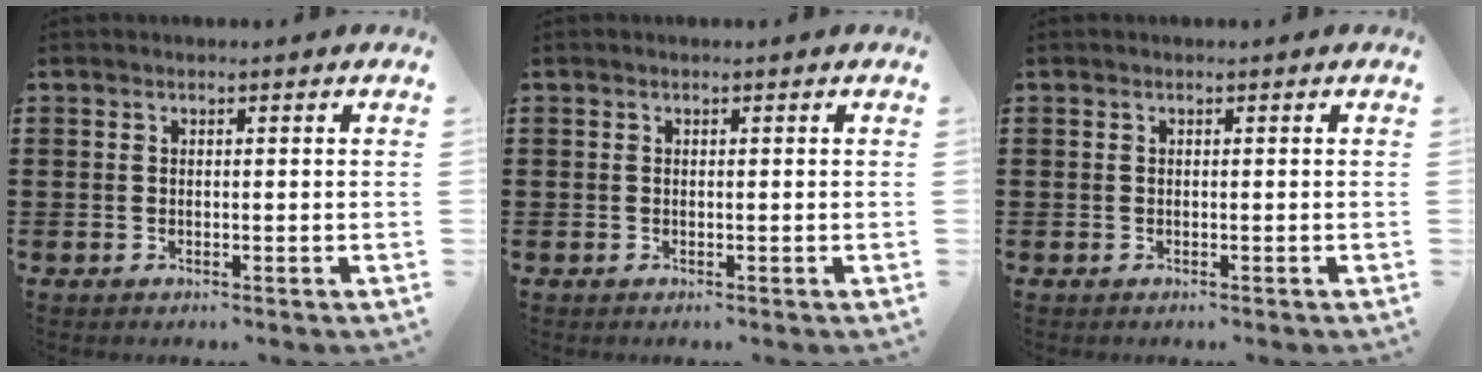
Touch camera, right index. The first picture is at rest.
{"total": 0.0}
{"total": 0.0}